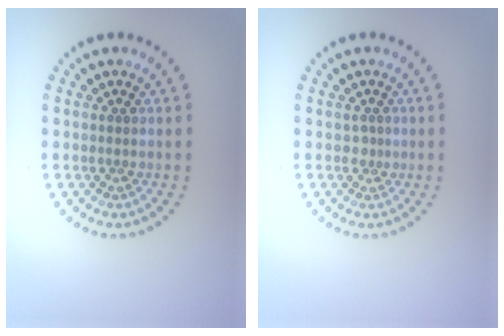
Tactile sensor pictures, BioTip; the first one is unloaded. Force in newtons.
{"total": 0.9, "press": 0.5, "slide": 0.7}